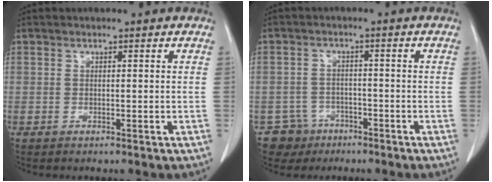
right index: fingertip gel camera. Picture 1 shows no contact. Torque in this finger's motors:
{"motor_torque": [-0.49, 0.09, -1.05, -0.21]}